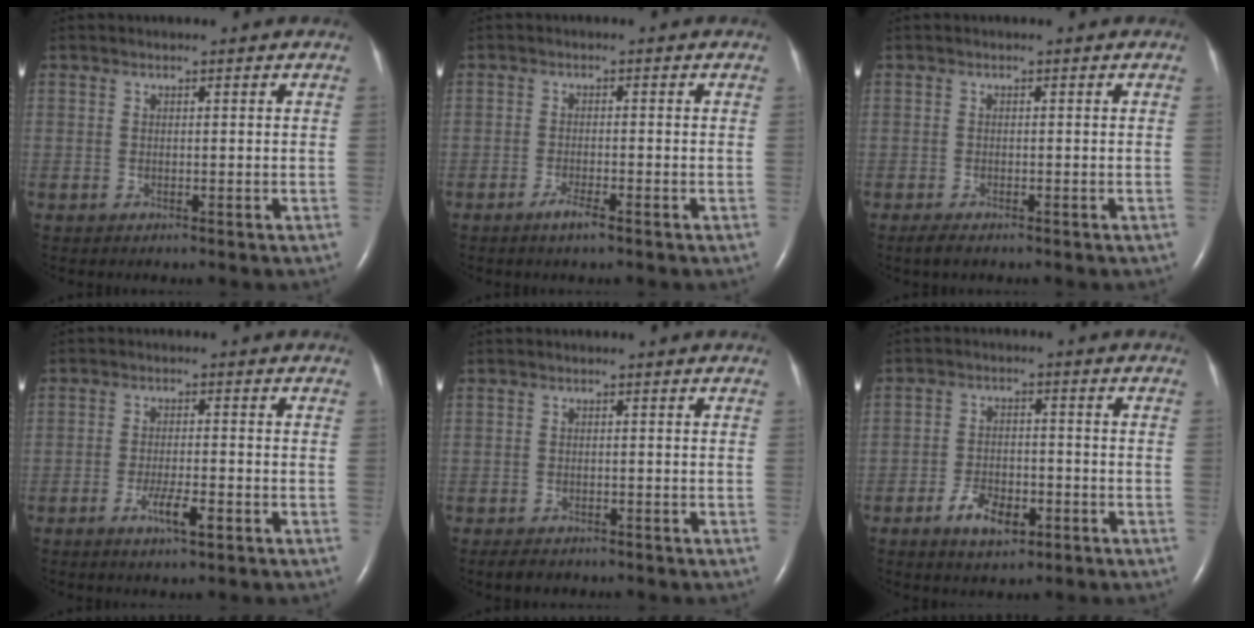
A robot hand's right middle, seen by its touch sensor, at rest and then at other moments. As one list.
[{"total": 2.3, "force": [-1.6, 0.1, 1.6], "torque": [-0.037, -0.003, -0.029]}, {"total": 1.7, "force": [-1.2, 0.5, 1.1], "torque": [-0.029, -0.005, -0.021]}, {"total": 4.1, "force": [-2.0, 0.6, 3.6], "torque": [-0.067, -0.002, -0.035]}, {"total": 2.5, "force": [-2.0, 1.1, 1.0], "torque": [-0.021, -0.003, -0.024]}, {"total": 5.9, "force": [-3.1, 2.8, 4.1], "torque": [-0.077, 0.001, -0.048]}]